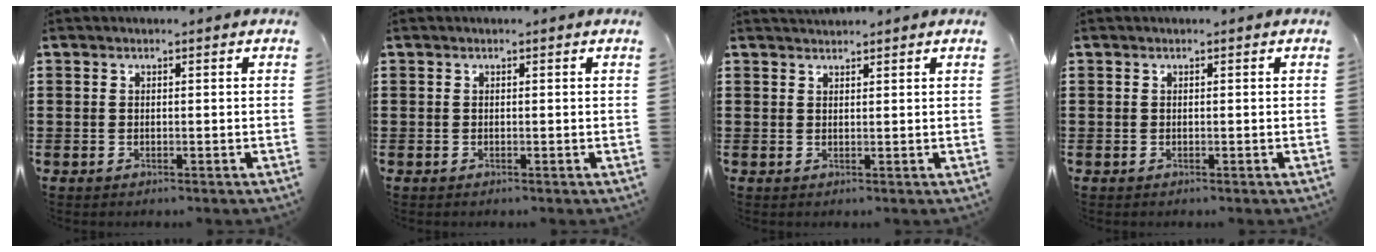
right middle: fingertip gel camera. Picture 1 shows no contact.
{"total": 0.0}
{"total": 1.3, "force": [1.3, 0.1, -0.1], "torque": [-0.001, 0.000, 0.025]}
{"total": 0.0}